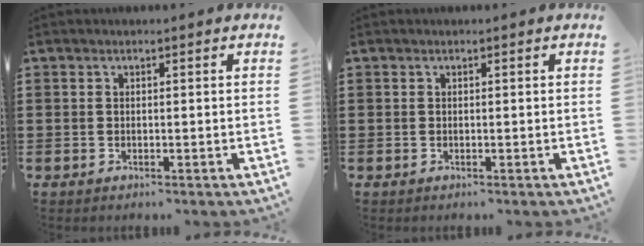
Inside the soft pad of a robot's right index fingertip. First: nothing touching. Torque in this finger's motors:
{"motor_torque": [0.00, 0.00, 0.00, 0.00]}